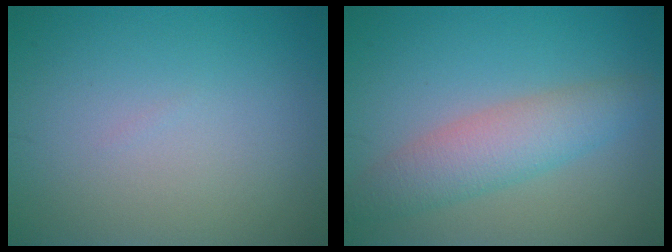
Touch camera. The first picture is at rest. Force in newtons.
{"total": 4.3, "press": 4.3, "slide": 0.2}